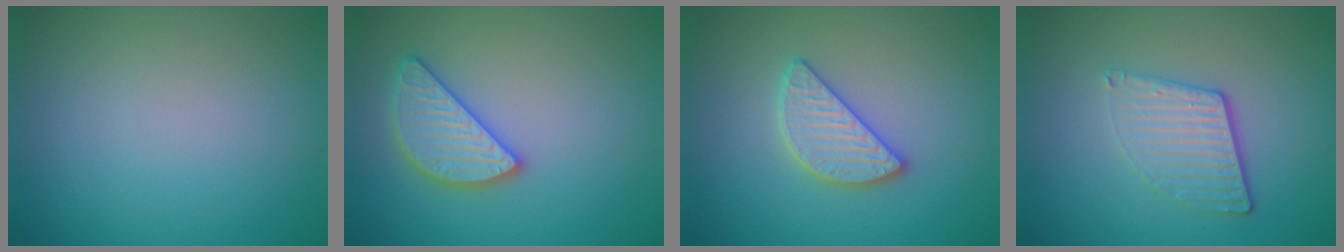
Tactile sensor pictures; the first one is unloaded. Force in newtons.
{"total": 3.8, "press": 3.7, "slide": 0.7}
{"total": 3.0, "press": 3.0, "slide": 0.2}
{"total": 3.7, "press": 2.7, "slide": 2.5}